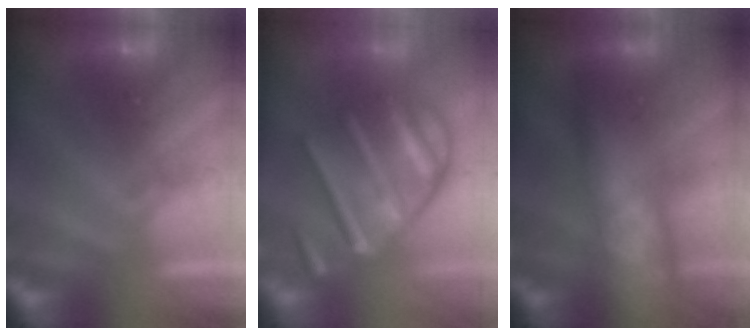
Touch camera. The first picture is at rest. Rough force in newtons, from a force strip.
{"total": 8.0}
{"total": 9.3}